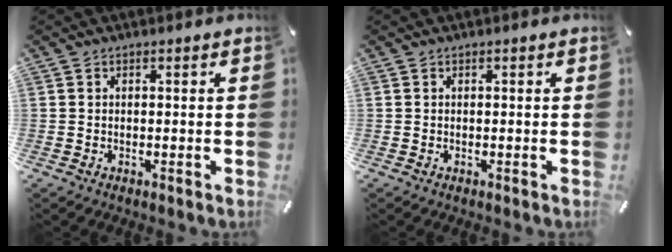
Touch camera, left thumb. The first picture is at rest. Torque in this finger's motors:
{"motor_torque": [0.00, 0.00, 0.01, 0.02, 0.00]}